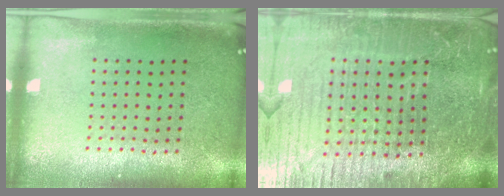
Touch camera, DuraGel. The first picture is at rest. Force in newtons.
{"total": 6.5, "press": 5.7, "slide": 3.2}